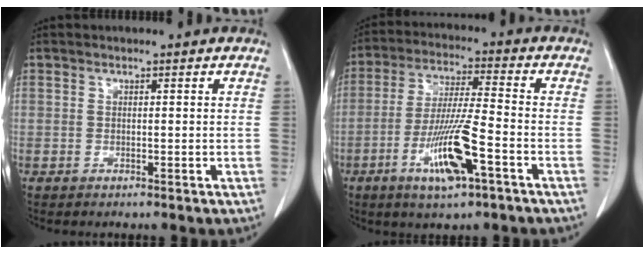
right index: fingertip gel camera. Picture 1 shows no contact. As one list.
[{"total": 11.5, "force": [-4.8, 0.9, 10.3], "torque": [-0.200, -0.013, -0.086]}]